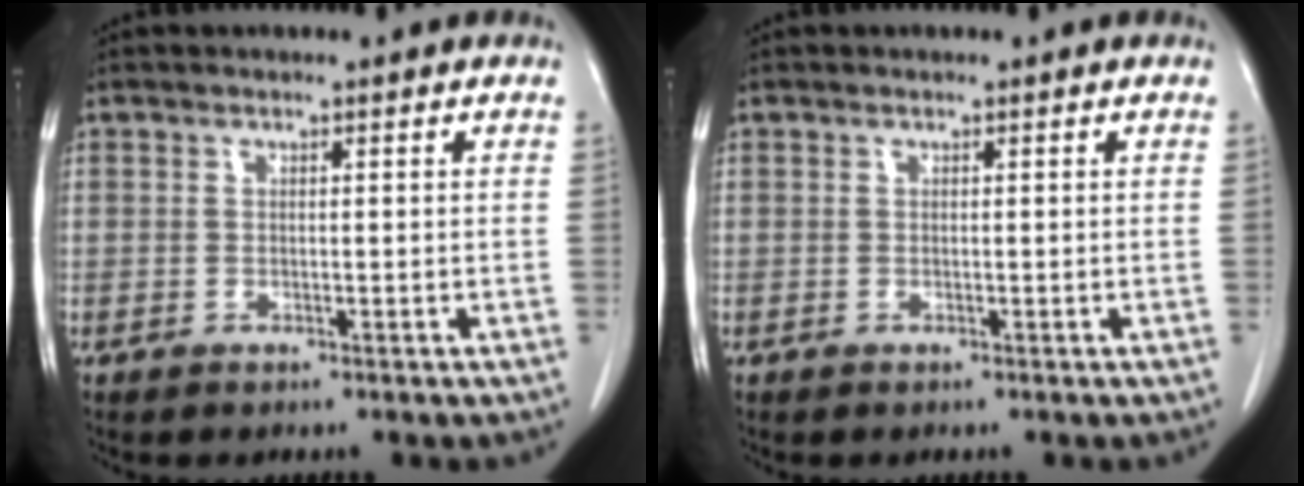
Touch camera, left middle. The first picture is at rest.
{"total": 0.0}